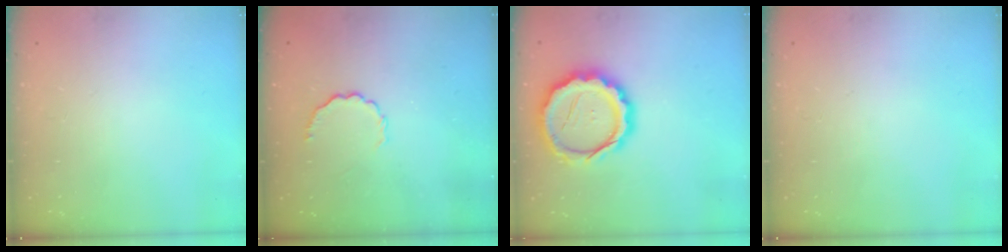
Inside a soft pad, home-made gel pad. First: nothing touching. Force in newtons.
{"total": 4.0, "press": 3.7, "slide": 1.6}
{"total": 16.6, "press": 16.3, "slide": 3.3}
{"total": 0.0}